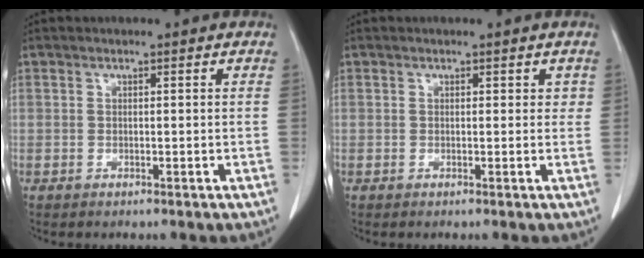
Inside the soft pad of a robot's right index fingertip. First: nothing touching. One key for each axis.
{"total": 1.2, "fx": 0.5, "fy": 0.9, "fz": 0.5, "tx": 0.004, "ty": 0.004, "tz": 0.003}